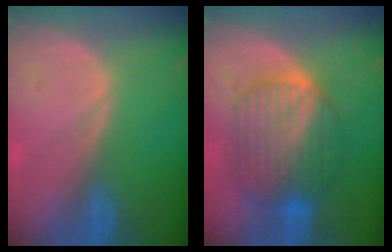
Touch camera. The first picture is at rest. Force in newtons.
{"total": 9.2, "press": 9.2, "slide": 0.7}